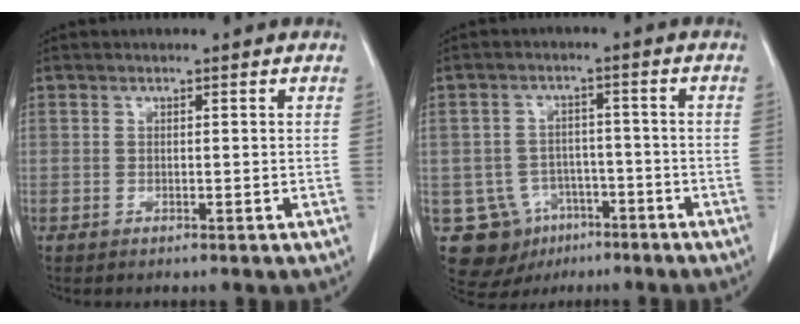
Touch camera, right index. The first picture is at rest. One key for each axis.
{"total": 10.9, "fx": -4.9, "fy": 9.4, "fz": 2.4, "tx": -0.047, "ty": 0.021, "tz": -0.062}